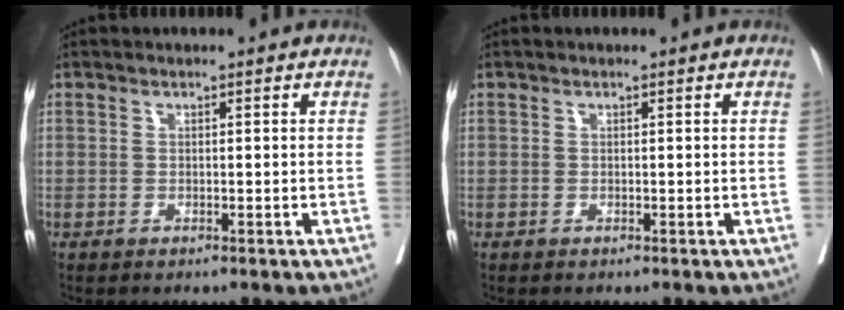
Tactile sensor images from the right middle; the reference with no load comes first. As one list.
[{"total": 0.0}]